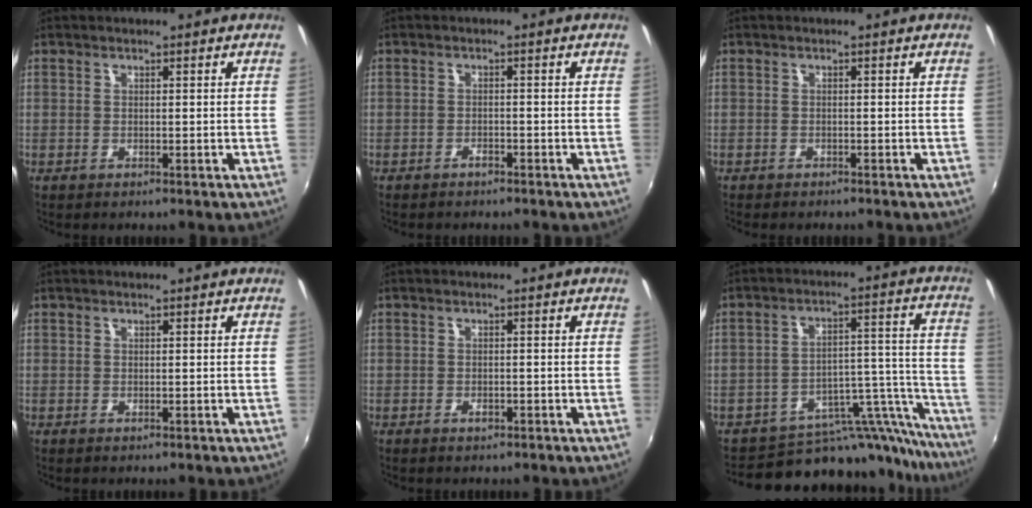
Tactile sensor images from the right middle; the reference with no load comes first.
{"total": 1.6, "force": [-1.5, 0.5, 0.5], "torque": [-0.015, 0.000, -0.024]}
{"total": 1.9, "force": [-1.8, 0.4, 0.6], "torque": [-0.019, -0.011, -0.026]}
{"total": 0.0}
{"total": 1.1, "force": [-0.8, 0.6, 0.6], "torque": [-0.011, 0.000, -0.010]}
{"total": 22.0, "force": [-20.3, 6.7, 5.2], "torque": [-0.062, 0.043, -0.279]}